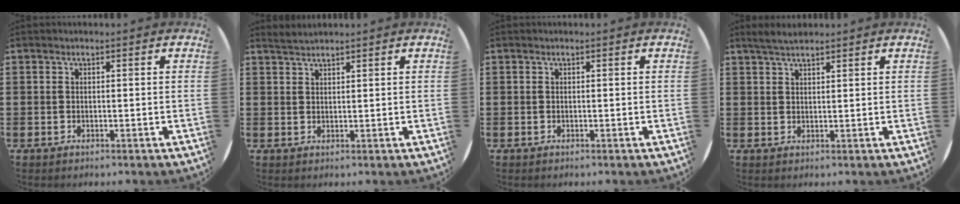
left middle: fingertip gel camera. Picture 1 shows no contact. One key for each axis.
{"total": 1.6, "fx": 1.6, "fy": 0.0, "fz": 0.2, "tx": -0.005, "ty": 0.003, "tz": 0.030}
{"total": 0.0}
{"total": 2.3, "fx": 2.1, "fy": 0.4, "fz": 0.9, "tx": -0.021, "ty": 0.005, "tz": 0.039}